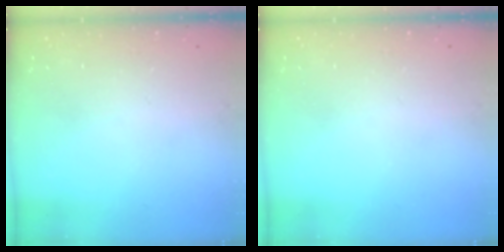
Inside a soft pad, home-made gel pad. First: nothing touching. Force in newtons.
{"total": 0.0}